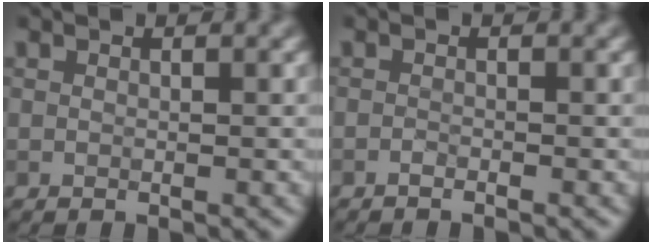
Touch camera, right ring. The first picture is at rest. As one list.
[{"total": 0.5, "force": [-0.4, 0.1, 0.2], "torque": [-0.003, 0.001, -0.010]}]